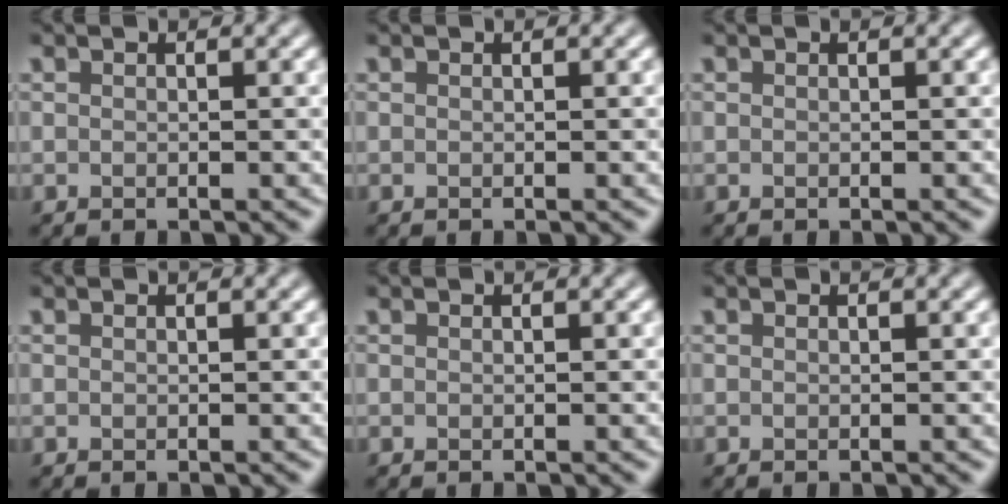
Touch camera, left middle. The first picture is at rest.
{"total": 0.0}
{"total": 0.0}
{"total": 0.0}
{"total": 0.0}
{"total": 0.0}